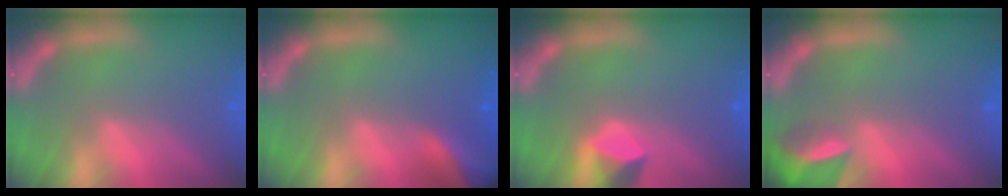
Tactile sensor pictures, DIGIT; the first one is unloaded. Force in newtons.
{"total": 8.4}
{"total": 2.4}
{"total": 4.9}